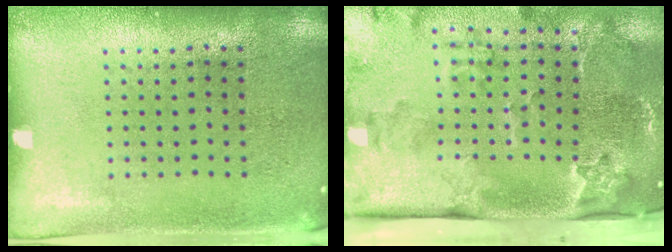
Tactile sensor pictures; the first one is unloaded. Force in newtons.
{"total": 3.7, "press": 2.5, "slide": 2.7}